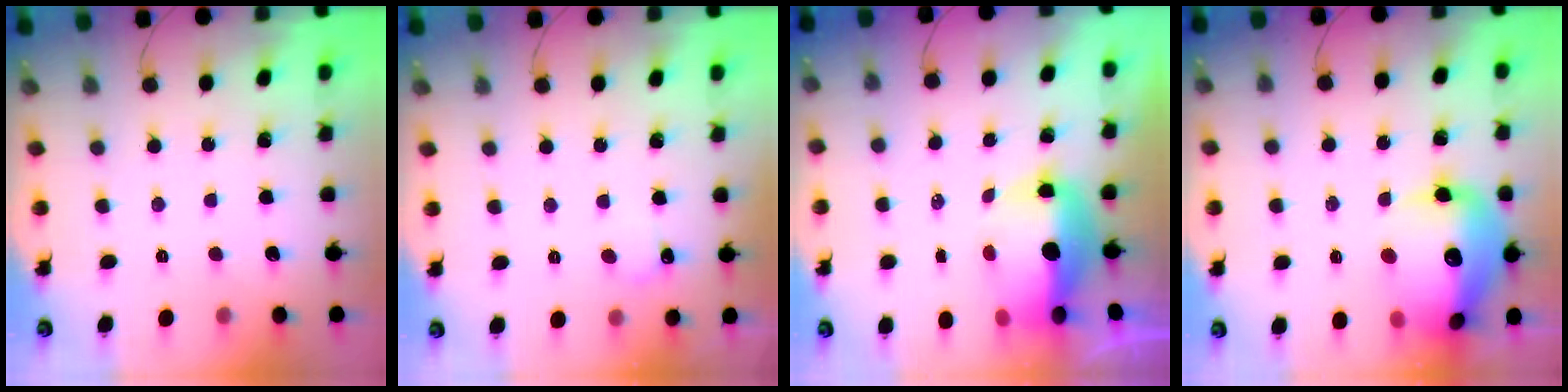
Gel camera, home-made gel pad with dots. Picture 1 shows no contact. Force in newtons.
{"total": 4.7, "press": 4.5, "slide": 1.5}
{"total": 11.1, "press": 10.8, "slide": 2.6}
{"total": 20.7, "press": 20.5, "slide": 3.3}